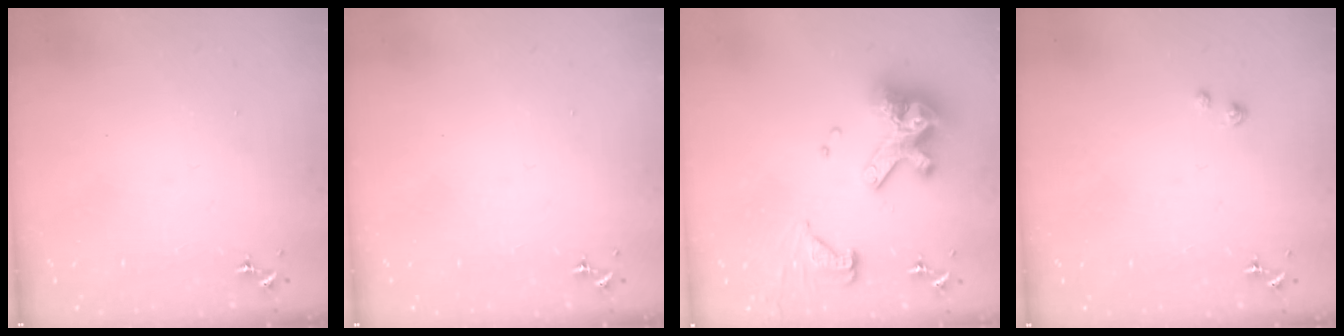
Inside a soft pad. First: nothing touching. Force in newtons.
{"total": 0.0}
{"total": 20.0, "press": 19.8, "slide": 2.3}
{"total": 2.3, "press": 2.3, "slide": 0.3}